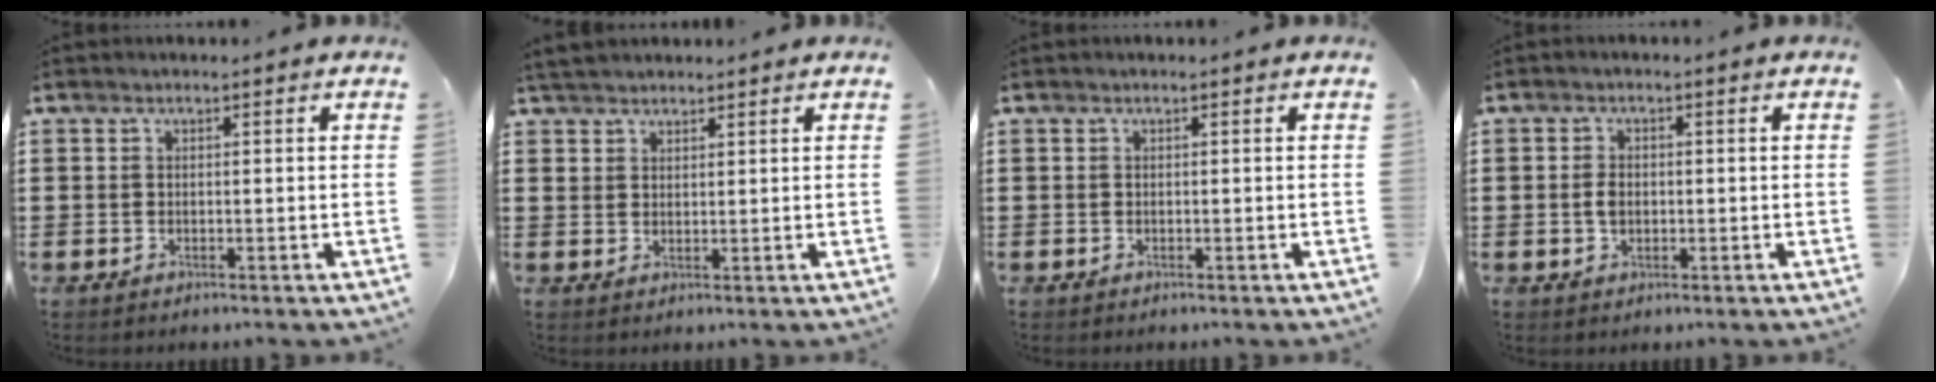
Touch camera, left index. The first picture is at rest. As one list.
[{"total": 3.0, "force": [2.7, 1.3, 0.2], "torque": [-0.013, 0.002, 0.053]}, {"total": 0.0}, {"total": 2.3, "force": [-0.1, 1.4, 1.8], "torque": [-0.037, 0.004, -0.002]}]